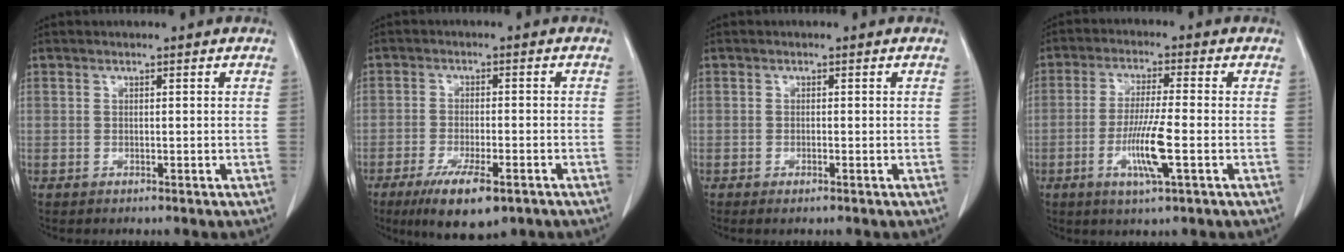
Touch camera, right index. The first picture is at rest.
{"total": 9.3, "force": [-5.6, 2.2, 7.1], "torque": [-0.120, -0.019, -0.085]}
{"total": 0.9, "force": [-0.5, 0.0, 0.7], "torque": [-0.012, -0.002, -0.007]}
{"total": 7.9, "force": [-2.4, 0.0, 7.5], "torque": [-0.142, -0.009, -0.045]}